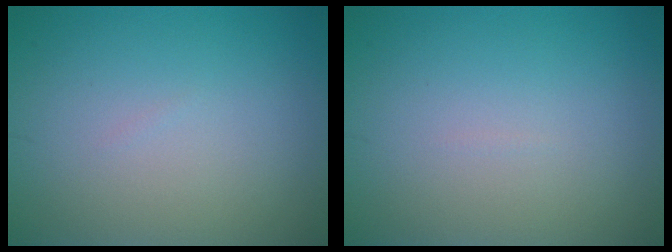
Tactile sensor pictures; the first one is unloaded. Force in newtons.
{"total": 0.0}